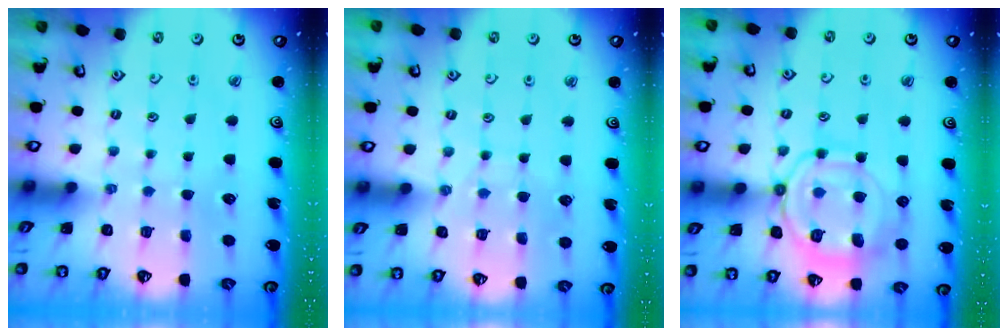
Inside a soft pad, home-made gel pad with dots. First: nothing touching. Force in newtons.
{"total": 4.5, "press": 4.5, "slide": 0.5}
{"total": 14.2, "press": 14.1, "slide": 1.4}